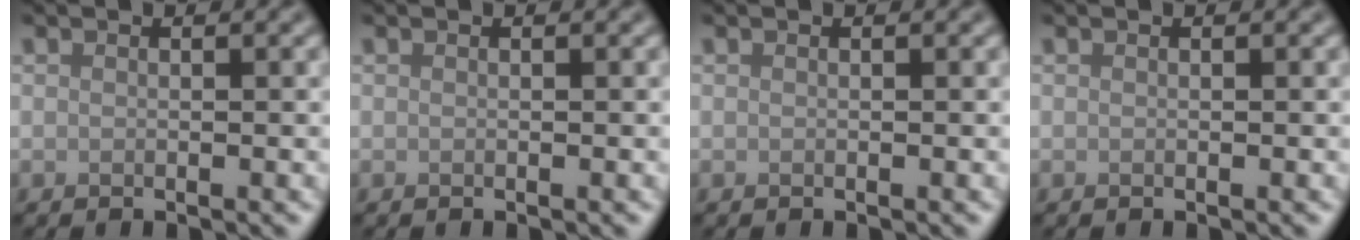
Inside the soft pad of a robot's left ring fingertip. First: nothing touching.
{"total": 0.0}
{"total": 0.0}
{"total": 0.0}